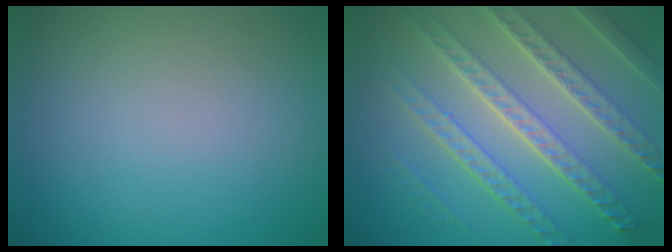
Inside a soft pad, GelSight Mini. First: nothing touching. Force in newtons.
{"total": 8.2, "press": 5.8, "slide": 5.8}